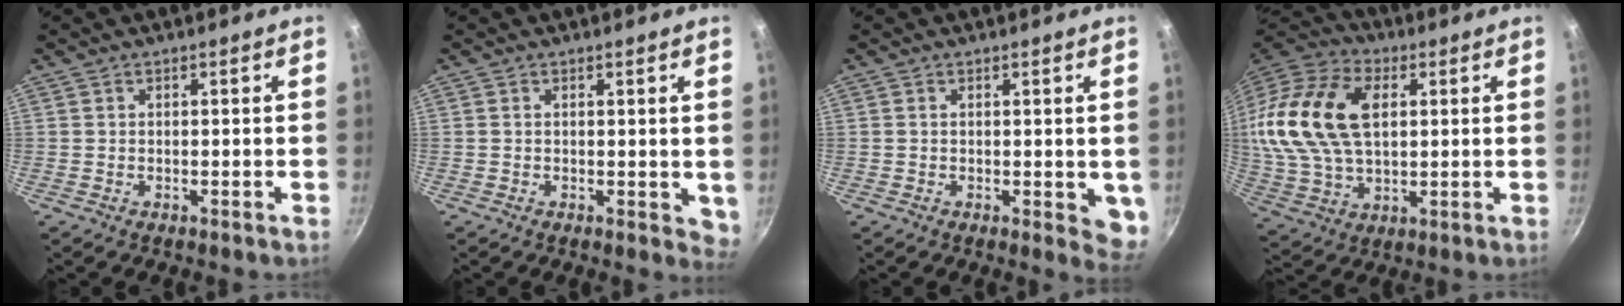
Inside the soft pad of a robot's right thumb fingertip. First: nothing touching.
{"total": 3.4, "force": [0.7, 1.7, 2.8], "torque": [-0.022, -0.005, 0.009]}
{"total": 4.7, "force": [0.1, 2.0, 4.2], "torque": [-0.038, -0.010, 0.002]}
{"total": 22.3, "force": [4.7, 14.3, 16.5], "torque": [-0.319, 0.009, 0.083]}